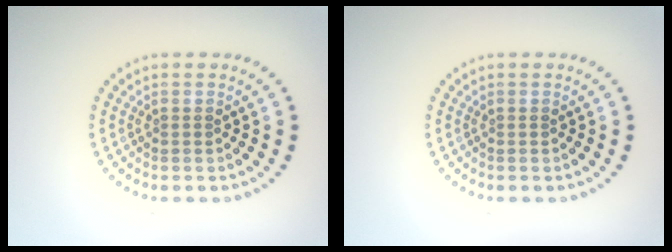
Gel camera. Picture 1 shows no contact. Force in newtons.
{"total": 0.0}